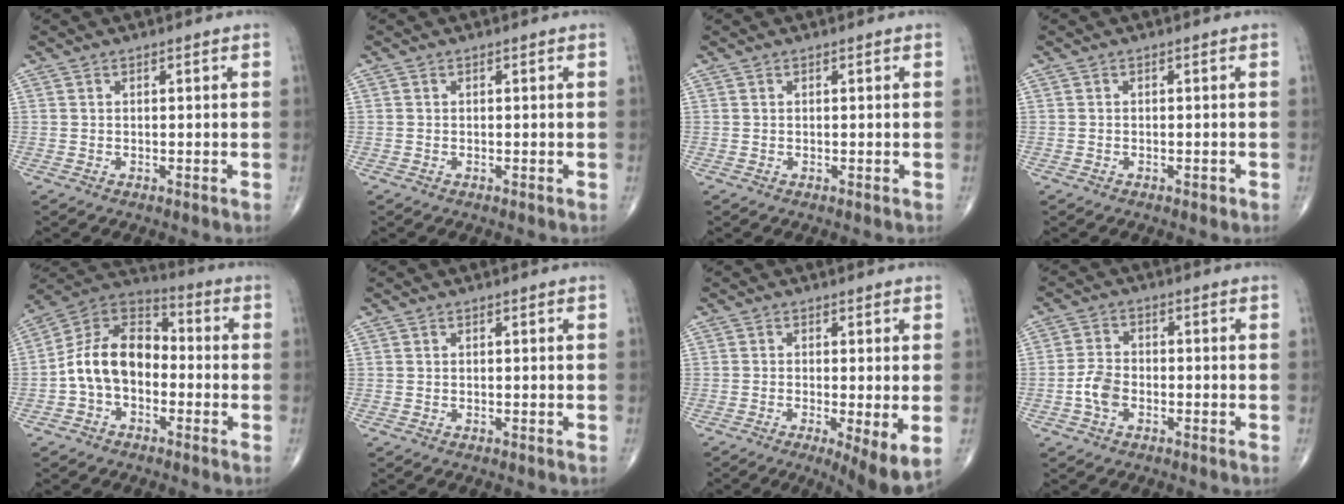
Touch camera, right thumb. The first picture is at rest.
{"total": 0.0}
{"total": 0.0}
{"total": 0.6, "force": [-0.4, 0.4, 0.3], "torque": [-0.002, 0.001, -0.007]}
{"total": 13.1, "force": [-2.4, 9.0, 9.2], "torque": [-0.145, 0.046, -0.058]}
{"total": 0.0}
{"total": 7.4, "force": [-1.8, 1.6, 6.9], "torque": [-0.111, -0.022, -0.030]}
{"total": 4.5, "force": [-1.7, 2.9, 3.0], "torque": [-0.060, 0.013, -0.037]}